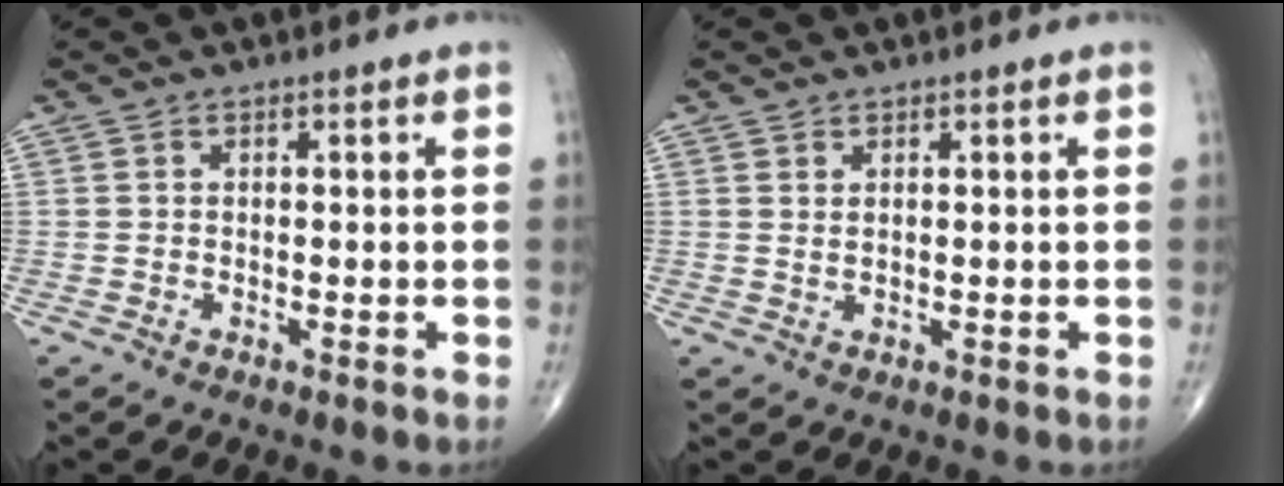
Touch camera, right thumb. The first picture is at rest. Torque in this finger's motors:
{"motor_torque": [-0.16, 0.37, -0.01, 0.00, 0.02]}